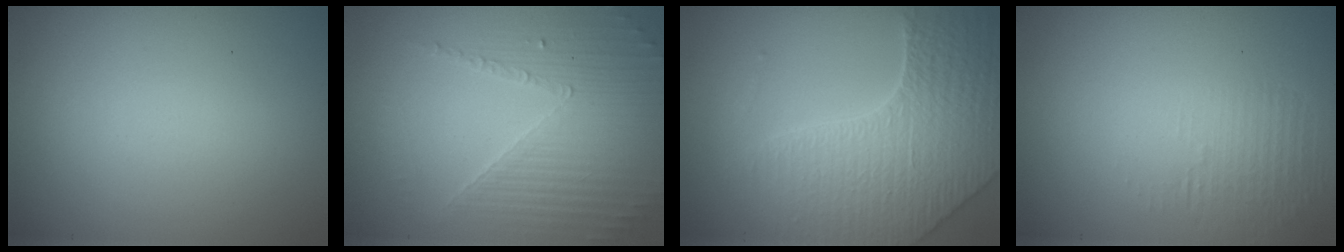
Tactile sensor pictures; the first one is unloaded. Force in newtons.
{"total": 3.6, "press": 3.3, "slide": 1.5}
{"total": 7.2, "press": 5.6, "slide": 4.5}
{"total": 1.2, "press": 0.1, "slide": 1.2}